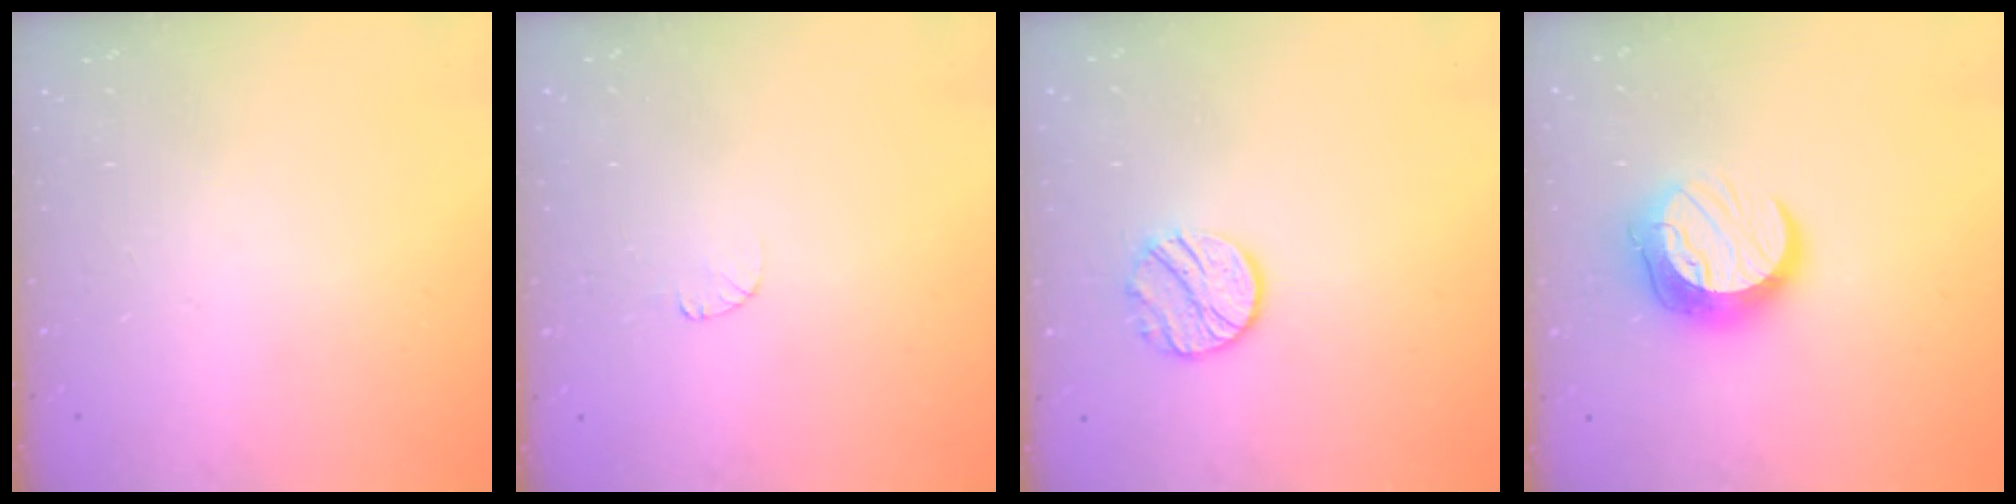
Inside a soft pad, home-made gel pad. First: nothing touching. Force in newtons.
{"total": 3.3, "press": 3.2, "slide": 0.4}
{"total": 9.2, "press": 9.2, "slide": 0.3}
{"total": 12.4, "press": 12.3, "slide": 1.0}